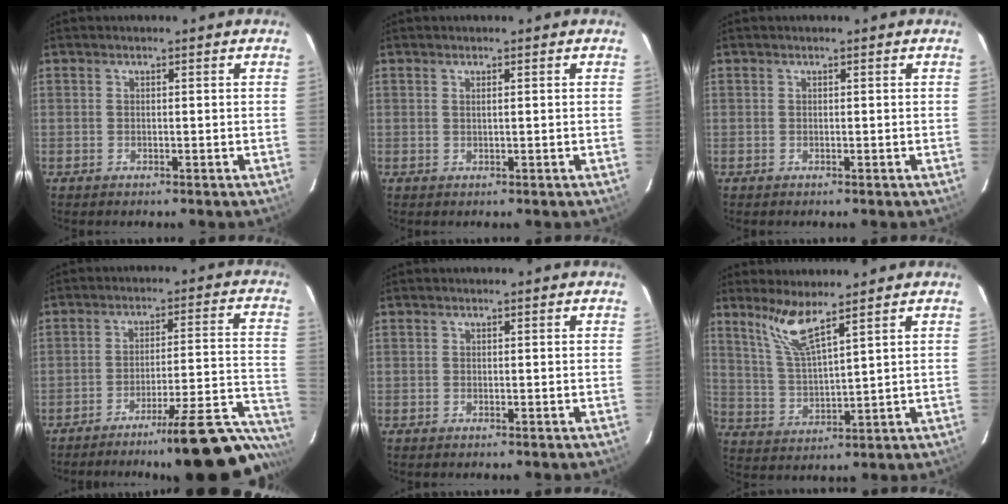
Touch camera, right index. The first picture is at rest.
{"total": 0.6, "force": [0.2, -0.2, 0.6], "torque": [-0.011, 0.002, 0.004]}
{"total": 0.0}
{"total": 21.9, "force": [-18.3, 1.8, 11.8], "torque": [-0.130, -0.007, -0.253]}
{"total": 0.0}
{"total": 7.4, "force": [5.6, 0.3, 4.9], "torque": [-0.097, -0.004, 0.120]}